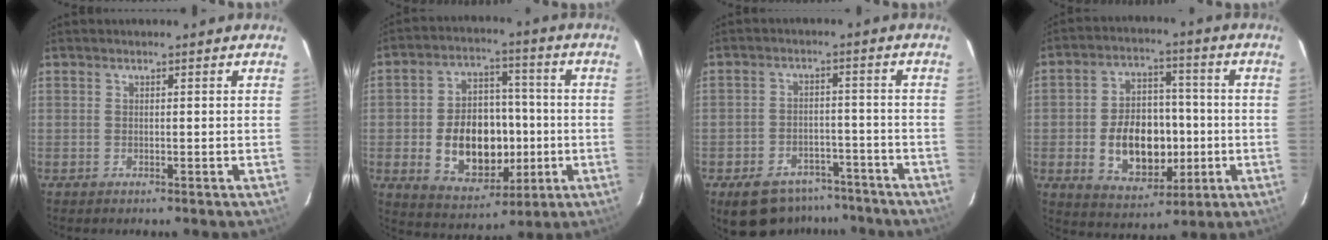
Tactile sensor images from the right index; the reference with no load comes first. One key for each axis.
{"total": 15.3, "fx": -2.6, "fy": 10.7, "fz": 10.6, "tx": -0.209, "ty": 0.019, "tz": -0.017}
{"total": 12.2, "fx": -9.1, "fy": 6.8, "fz": 4.4, "tx": -0.102, "ty": 0.016, "tz": -0.113}
{"total": 14.0, "fx": -2.5, "fy": 9.6, "fz": 9.9, "tx": -0.193, "ty": 0.016, "tz": -0.020}